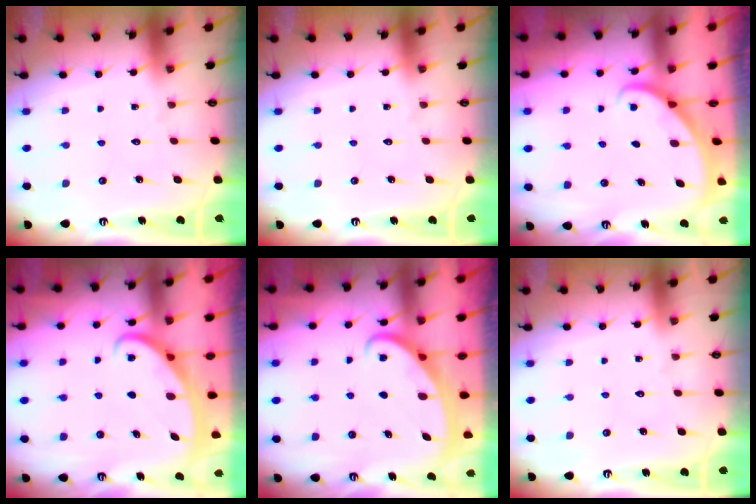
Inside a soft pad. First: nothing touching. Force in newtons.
{"total": 0.0}
{"total": 2.1, "press": 2.1, "slide": 0.1}
{"total": 2.7, "press": 2.7, "slide": 0.4}
{"total": 2.6, "press": 2.6, "slide": 0.3}
{"total": 0.0}